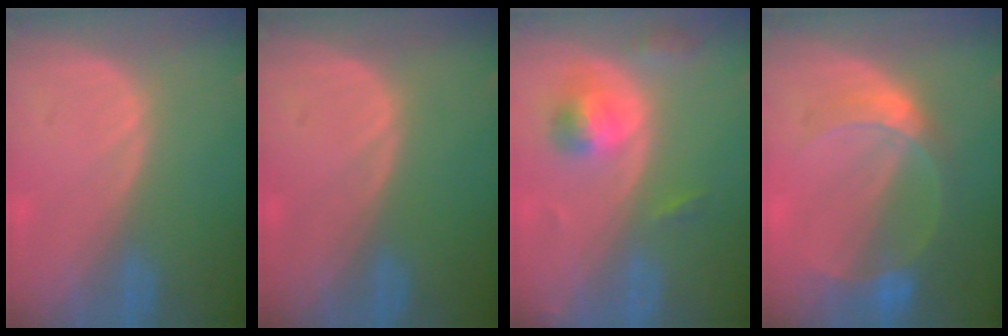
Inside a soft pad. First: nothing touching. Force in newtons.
{"total": 0.0}
{"total": 5.3, "press": 4.9, "slide": 2.2}
{"total": 6.7, "press": 5.9, "slide": 3.2}